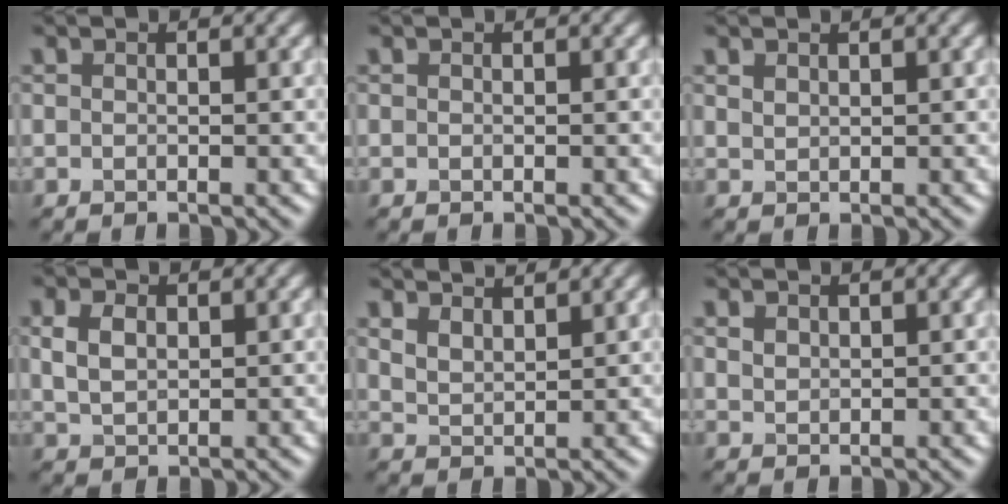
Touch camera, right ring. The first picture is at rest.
{"total": 0.0}
{"total": 0.8, "force": [0.7, 0.3, 0.2], "torque": [-0.007, -0.001, 0.017]}
{"total": 2.5, "force": [0.9, 1.6, 1.7], "torque": [-0.040, 0.001, 0.021]}
{"total": 3.4, "force": [2.9, 1.1, 1.3], "torque": [-0.026, 0.003, 0.046]}
{"total": 1.0, "force": [0.8, 0.6, 0.3], "torque": [-0.008, -0.001, 0.019]}